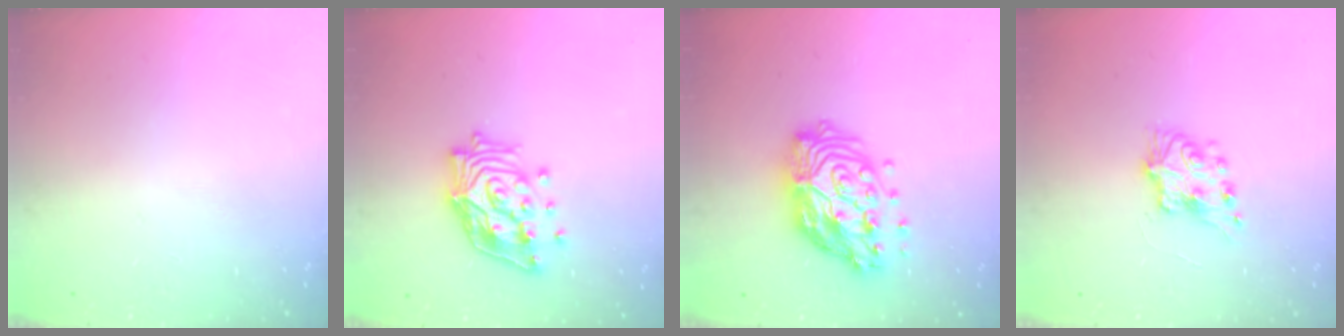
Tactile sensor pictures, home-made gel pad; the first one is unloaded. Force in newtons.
{"total": 14.6, "press": 14.5, "slide": 1.8}
{"total": 17.1, "press": 17.0, "slide": 1.6}
{"total": 7.8, "press": 7.8, "slide": 0.3}